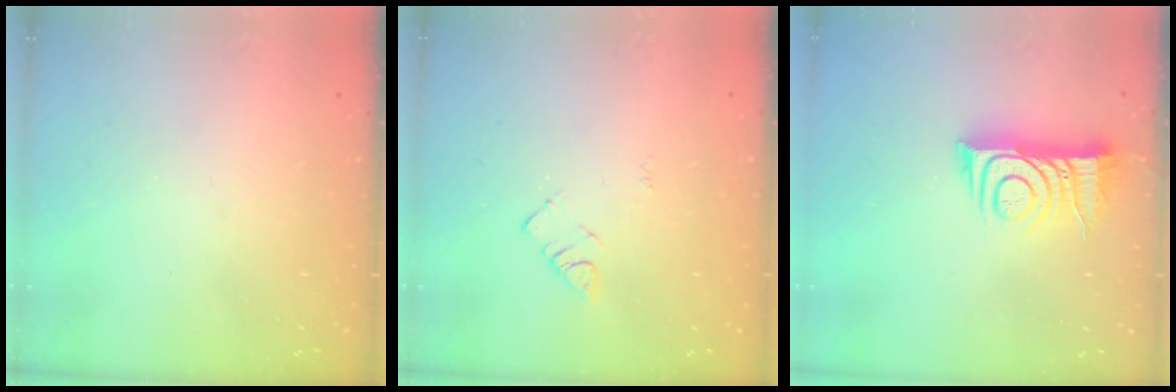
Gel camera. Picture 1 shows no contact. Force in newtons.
{"total": 3.6, "press": 3.6, "slide": 0.5}
{"total": 11.5, "press": 11.4, "slide": 1.1}